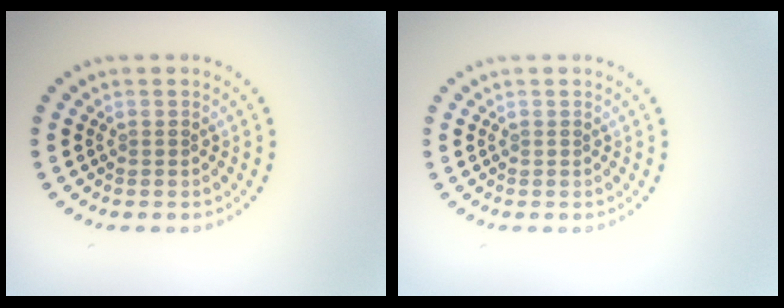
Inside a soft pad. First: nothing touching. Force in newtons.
{"total": 0.0}